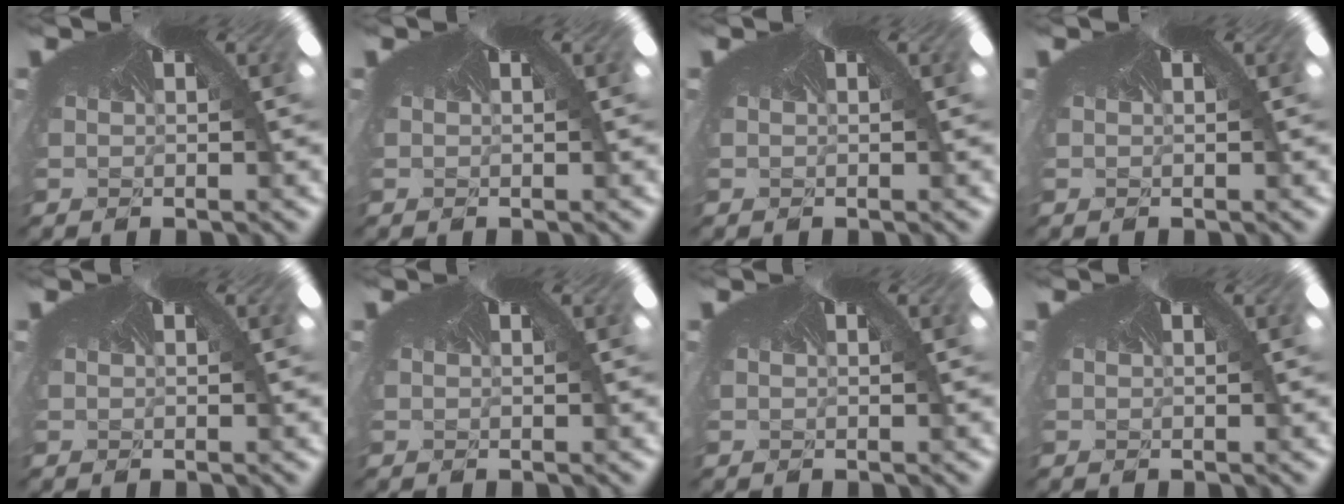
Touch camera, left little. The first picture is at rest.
{"total": 0.0}
{"total": 0.0}
{"total": 0.0}
{"total": 0.0}
{"total": 0.0}
{"total": 0.0}
{"total": 0.0}